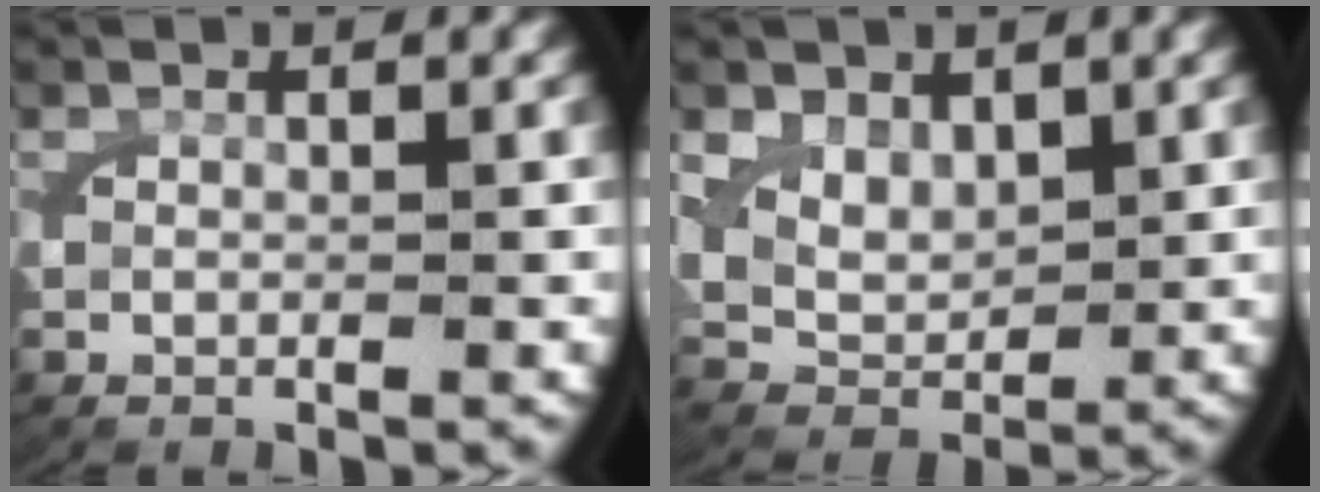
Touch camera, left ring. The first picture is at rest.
{"total": 4.4, "force": [1.5, 3.6, 2.1], "torque": [-0.066, -0.020, 0.034]}